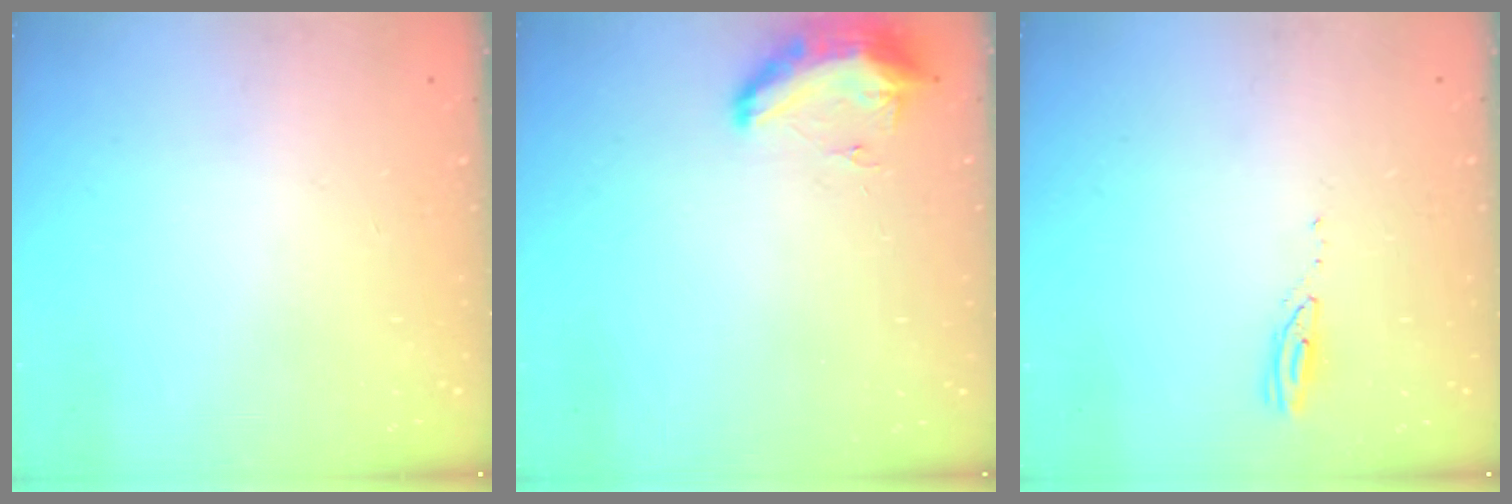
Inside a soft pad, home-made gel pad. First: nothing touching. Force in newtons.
{"total": 14.6, "press": 10.5, "slide": 10.2}
{"total": 3.0, "press": 3.0, "slide": 0.1}